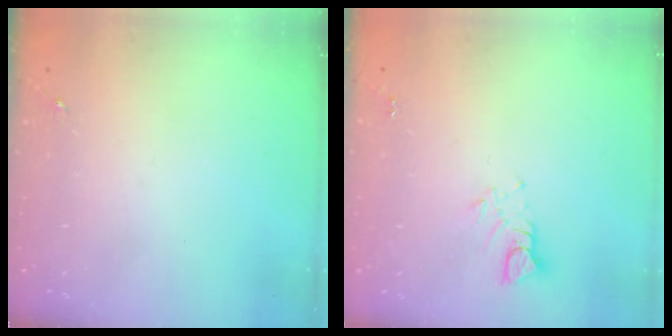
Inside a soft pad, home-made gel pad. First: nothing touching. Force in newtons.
{"total": 3.5, "press": 3.5, "slide": 0.3}